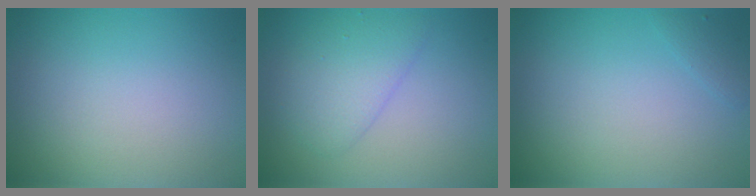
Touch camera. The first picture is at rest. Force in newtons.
{"total": 3.1, "press": 3.1, "slide": 0.2}
{"total": 0.8, "press": 0.8, "slide": 0.1}